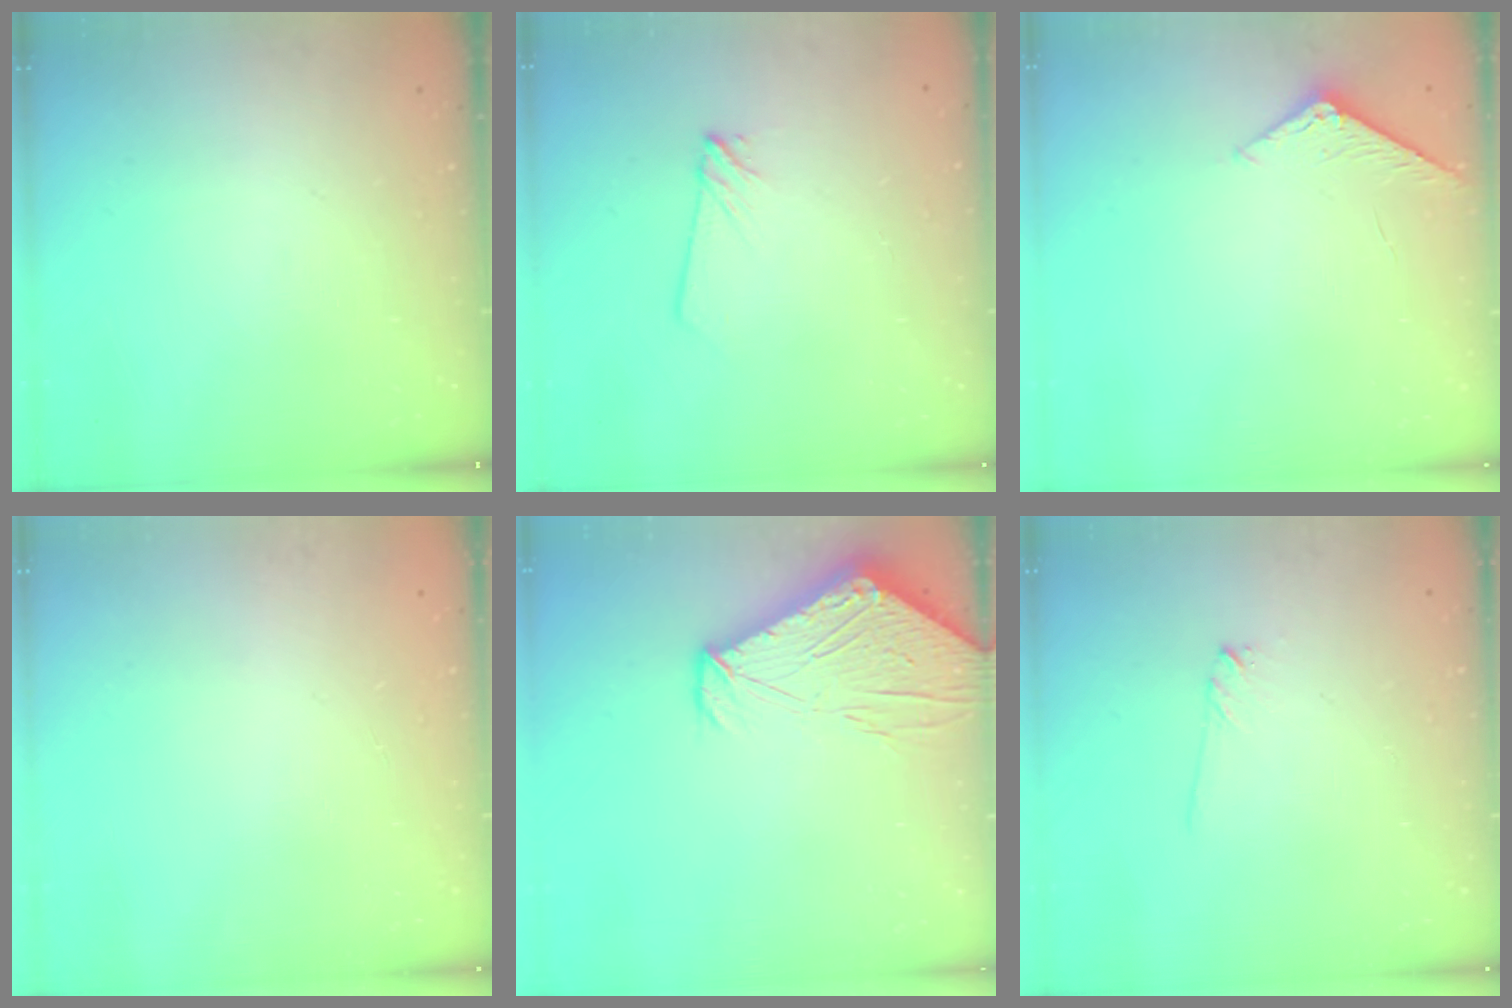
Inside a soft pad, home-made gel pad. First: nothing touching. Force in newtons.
{"total": 3.8, "press": 3.7, "slide": 0.6}
{"total": 5.6, "press": 5.6, "slide": 0.6}
{"total": 0.0}
{"total": 12.8, "press": 12.7, "slide": 1.6}
{"total": 3.6, "press": 3.5, "slide": 0.5}